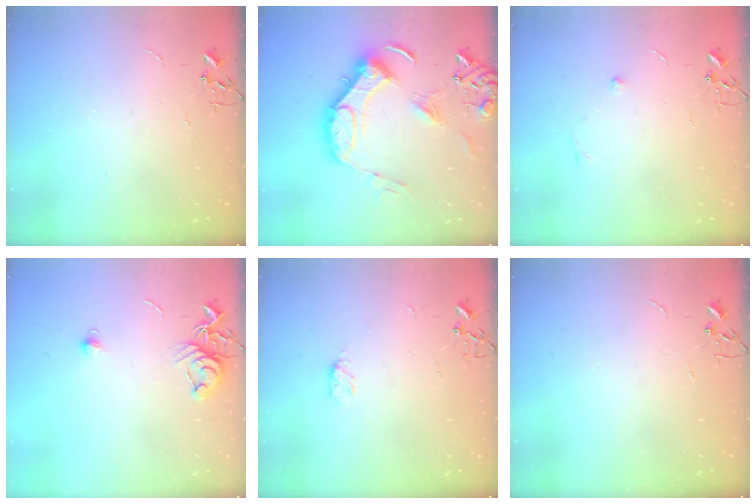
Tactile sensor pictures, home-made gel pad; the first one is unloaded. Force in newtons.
{"total": 17.9, "press": 17.8, "slide": 2.0}
{"total": 4.1, "press": 3.9, "slide": 1.2}
{"total": 8.4, "press": 8.4, "slide": 0.9}
{"total": 3.3, "press": 3.3, "slide": 0.5}
{"total": 0.0}